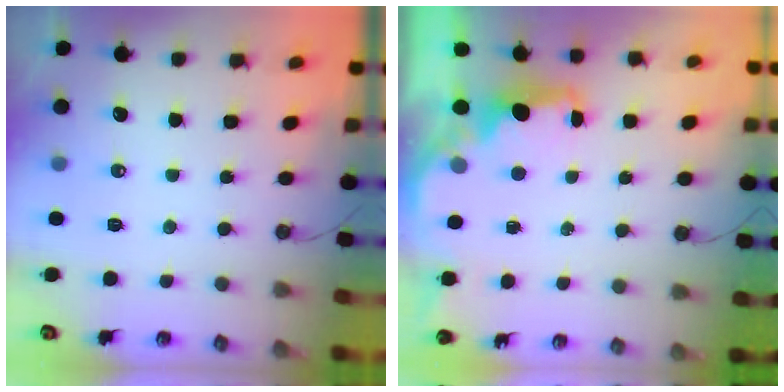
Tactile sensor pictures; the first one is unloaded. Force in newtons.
{"total": 2.5, "press": 2.4, "slide": 0.8}